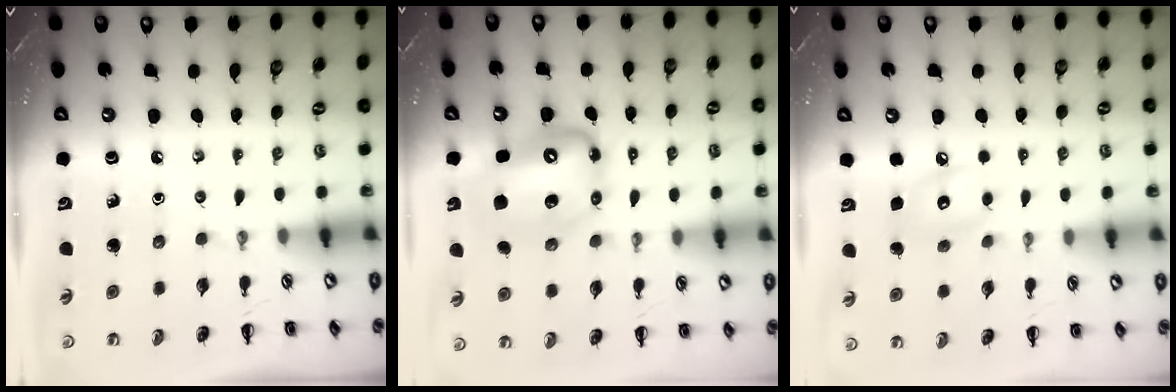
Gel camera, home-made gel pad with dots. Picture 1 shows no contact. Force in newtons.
{"total": 10.5, "press": 10.1, "slide": 2.6}
{"total": 8.0, "press": 8.0, "slide": 0.9}